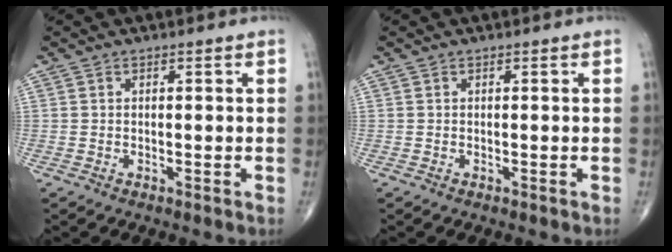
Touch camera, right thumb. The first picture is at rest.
{"total": 0.0}